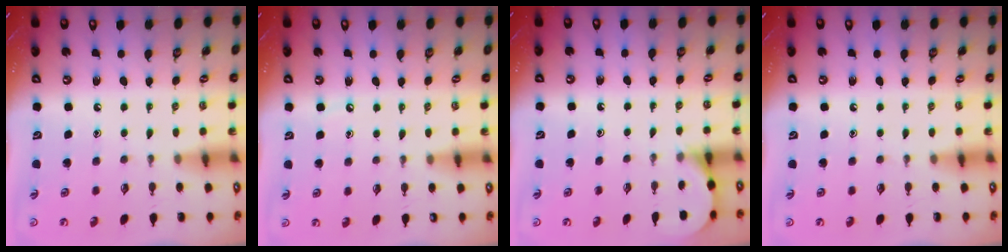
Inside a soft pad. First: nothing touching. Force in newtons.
{"total": 2.7, "press": 2.7, "slide": 0.3}
{"total": 4.5, "press": 4.4, "slide": 0.3}
{"total": 0.0}